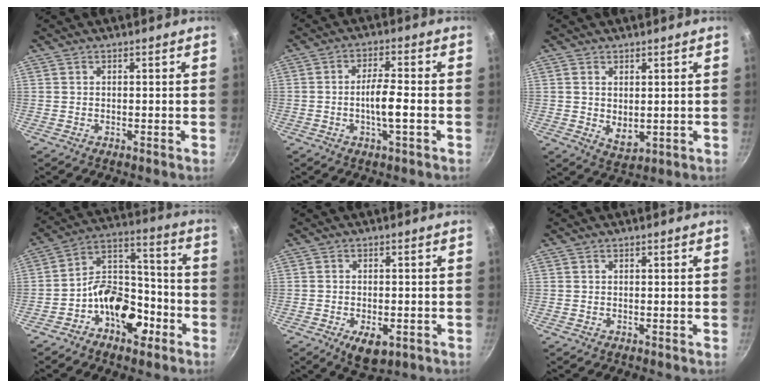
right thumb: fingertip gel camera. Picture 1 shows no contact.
{"total": 5.8, "force": [-1.5, 1.4, 5.4], "torque": [-0.100, 0.018, -0.030]}
{"total": 4.4, "force": [0.6, 2.8, 3.3], "torque": [-0.053, -0.014, 0.018]}
{"total": 14.2, "force": [-6.6, 8.9, 8.8], "torque": [-0.096, 0.077, -0.119]}
{"total": 6.5, "force": [-2.5, 3.4, 4.9], "torque": [-0.063, 0.006, -0.029]}
{"total": 0.0}